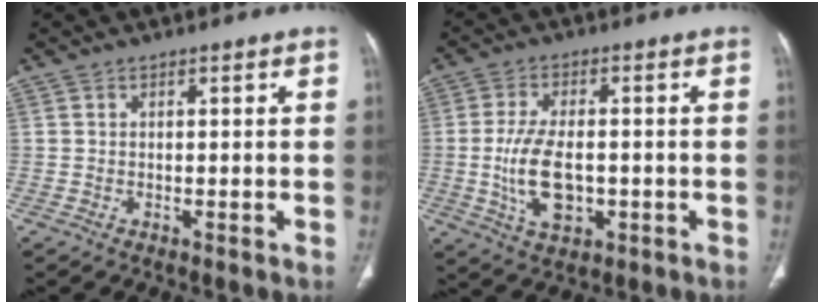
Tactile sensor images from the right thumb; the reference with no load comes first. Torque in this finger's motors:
{"motor_torque": [-0.26, 0.74, 1.12, -0.15, 0.10]}